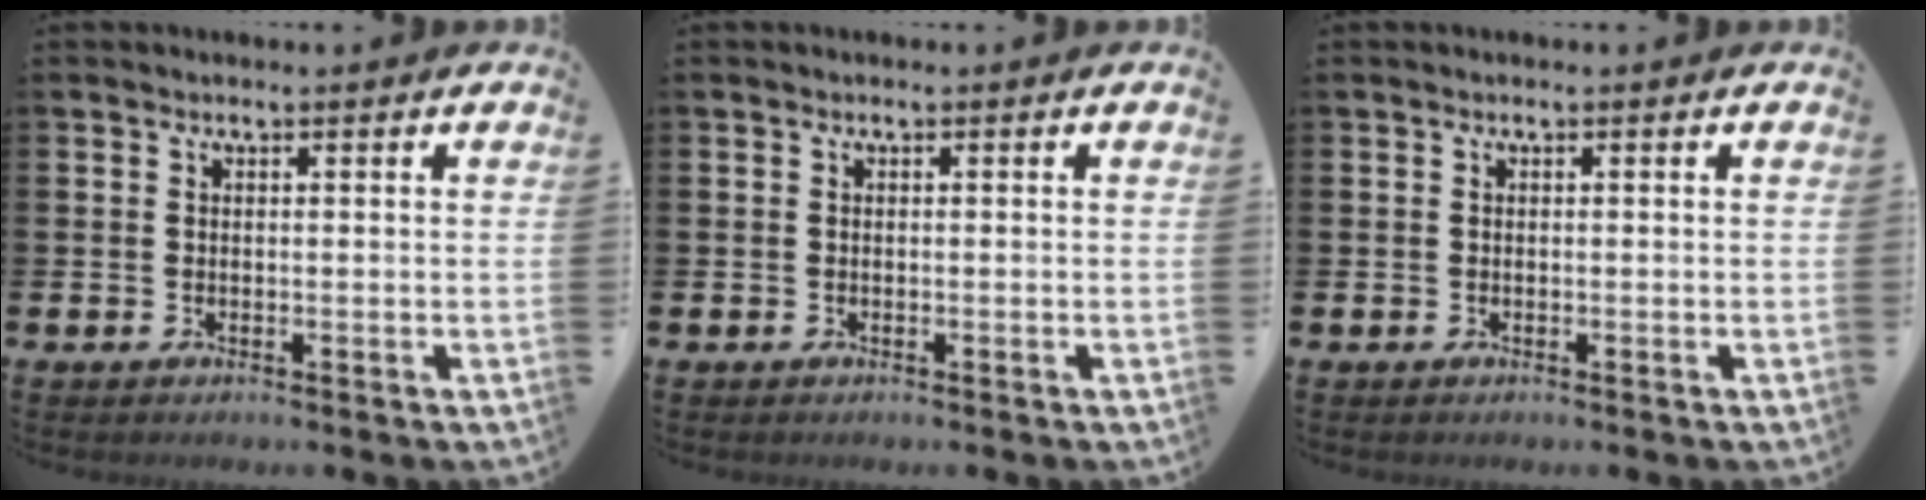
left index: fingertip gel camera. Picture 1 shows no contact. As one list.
[{"total": 0.0}, {"total": 0.0}]